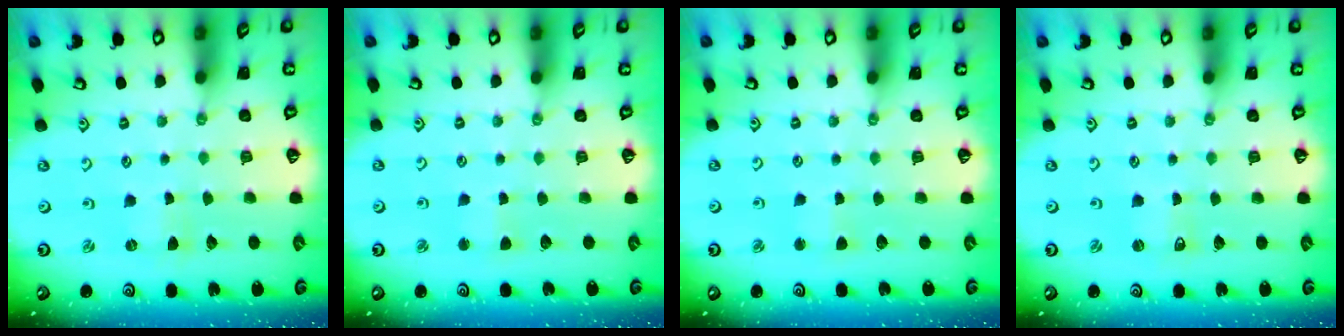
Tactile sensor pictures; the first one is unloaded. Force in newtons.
{"total": 2.5, "press": 2.5, "slide": 0.3}
{"total": 2.5, "press": 2.5, "slide": 0.3}
{"total": 1.5, "press": 1.5, "slide": 0.1}